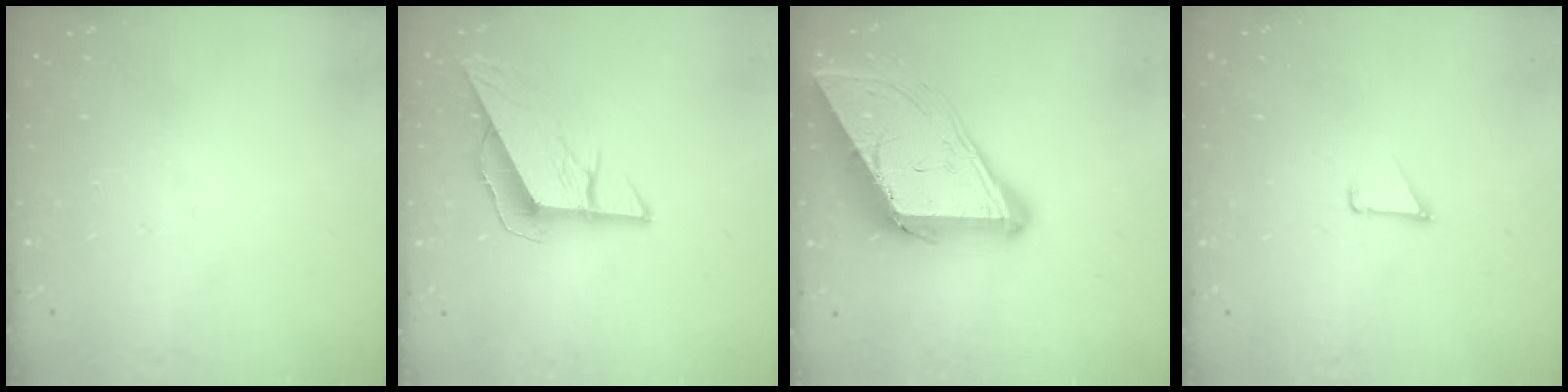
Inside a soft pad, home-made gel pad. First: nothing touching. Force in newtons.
{"total": 8.2, "press": 8.2, "slide": 0.3}
{"total": 18.6, "press": 18.5, "slide": 2.0}
{"total": 0.9, "press": 0.9, "slide": 0.1}